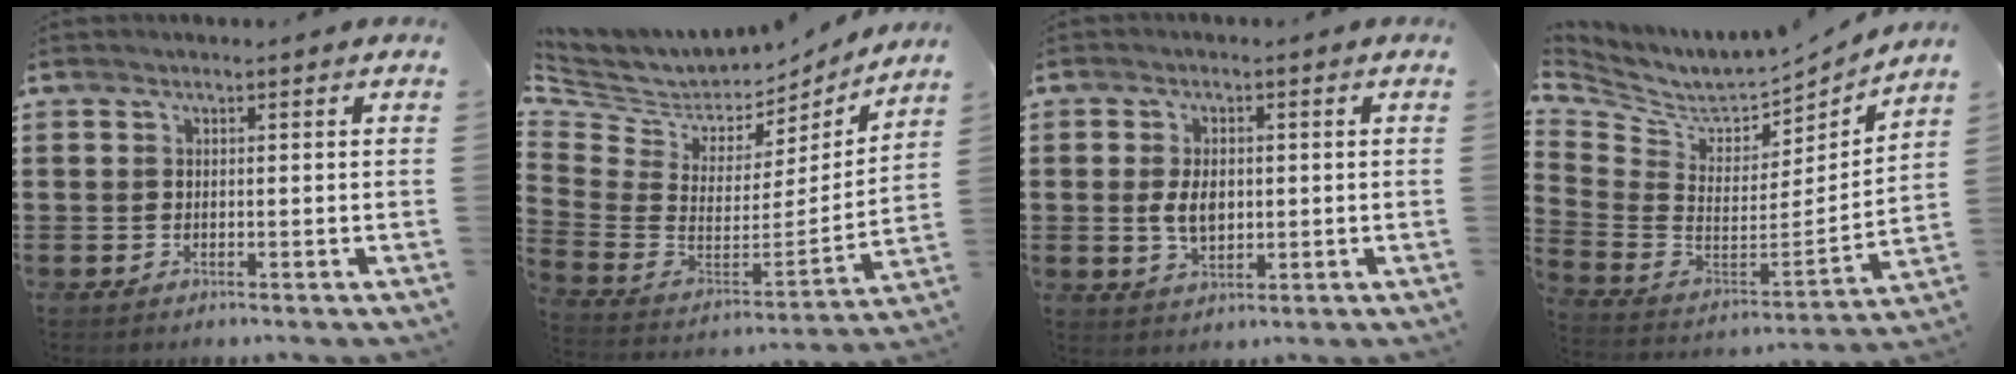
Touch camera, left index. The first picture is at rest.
{"total": 4.4, "force": [3.6, 2.5, 0.4], "torque": [-0.043, -0.045, 0.063]}
{"total": 4.6, "force": [0.2, 2.7, 3.7], "torque": [-0.074, 0.003, 0.000]}
{"total": 6.4, "force": [5.8, 1.9, 1.8], "torque": [-0.075, -0.058, 0.099]}